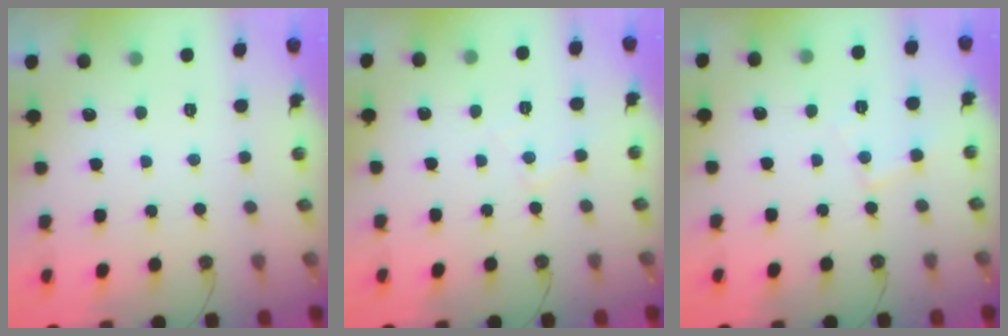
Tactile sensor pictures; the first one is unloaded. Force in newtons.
{"total": 5.0, "press": 4.9, "slide": 0.7}
{"total": 5.9, "press": 5.9, "slide": 0.2}